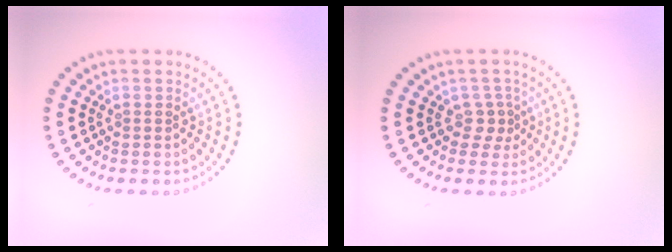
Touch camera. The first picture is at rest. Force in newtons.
{"total": 1.5, "press": 1.1, "slide": 1.1}